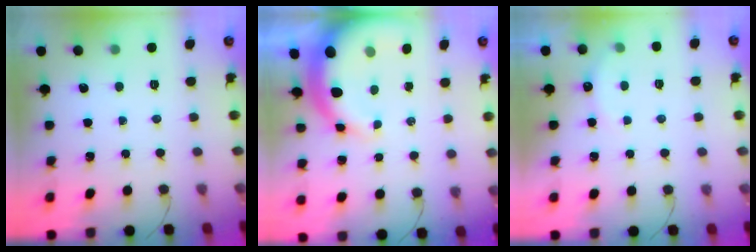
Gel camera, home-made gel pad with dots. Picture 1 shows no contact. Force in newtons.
{"total": 11.6, "press": 11.4, "slide": 2.3}
{"total": 5.4, "press": 5.3, "slide": 1.0}